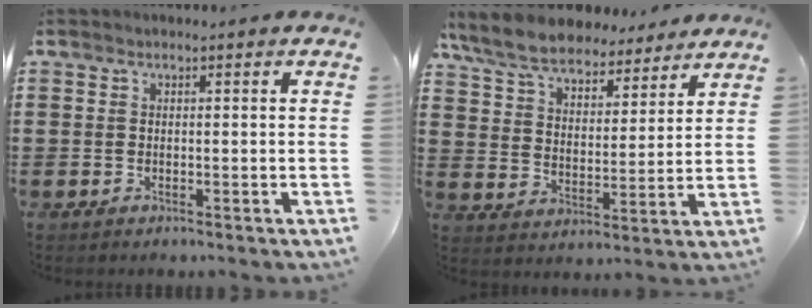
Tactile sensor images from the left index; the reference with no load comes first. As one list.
[{"total": 8.3, "force": [7.6, 1.9, 2.8], "torque": [-0.088, -0.035, 0.138]}]